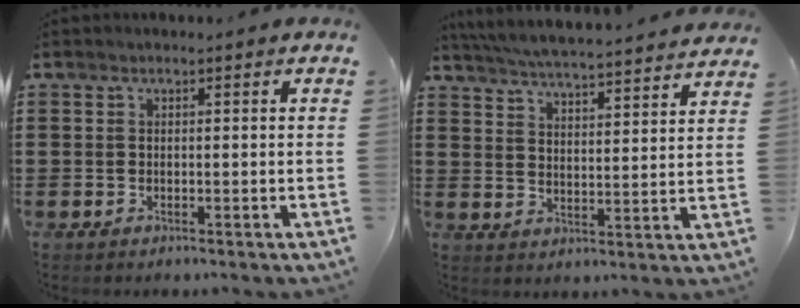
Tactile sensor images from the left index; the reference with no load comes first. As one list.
[{"total": 5.2, "force": [5.1, -0.6, 0.8], "torque": [-0.040, -0.041, 0.086]}]